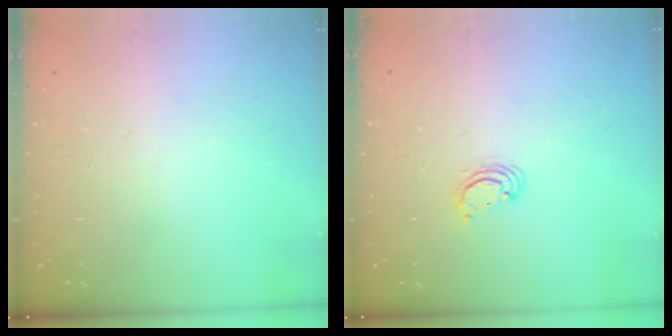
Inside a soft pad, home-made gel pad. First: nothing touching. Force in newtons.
{"total": 2.8, "press": 2.8, "slide": 0.2}